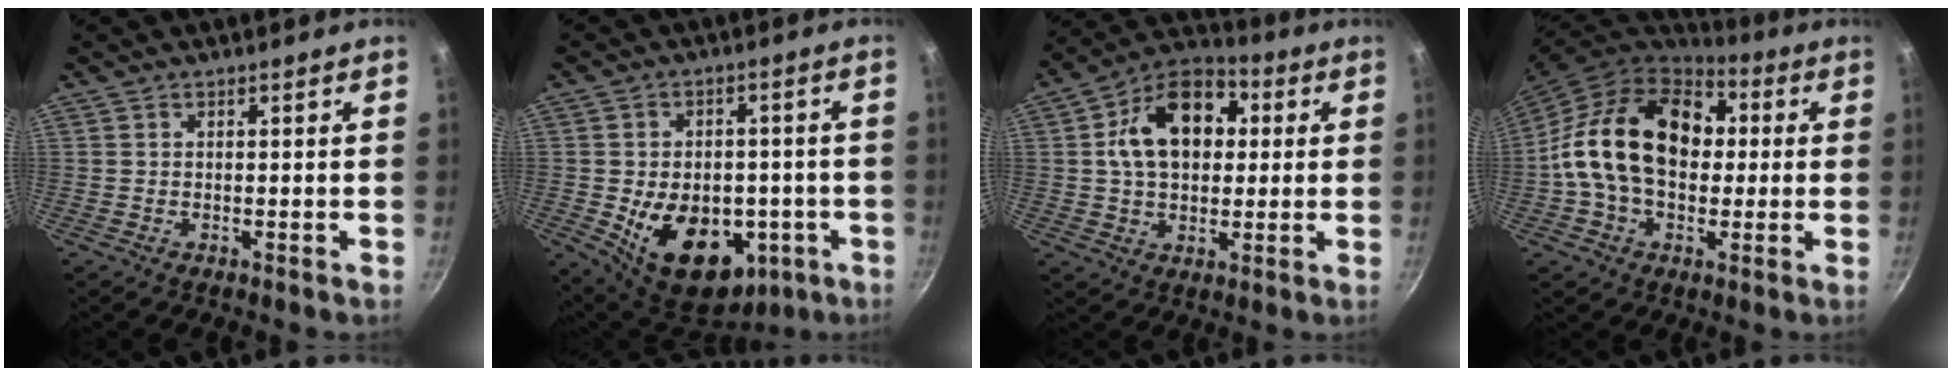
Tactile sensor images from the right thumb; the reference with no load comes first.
{"total": 18.7, "force": [-5.0, 12.9, 12.7], "torque": [-0.164, 0.007, -0.052]}
{"total": 16.5, "force": [3.0, 11.5, 11.5], "torque": [-0.155, 0.024, 0.031]}
{"total": 20.6, "force": [1.7, 14.4, 14.7], "torque": [-0.223, 0.034, 0.014]}